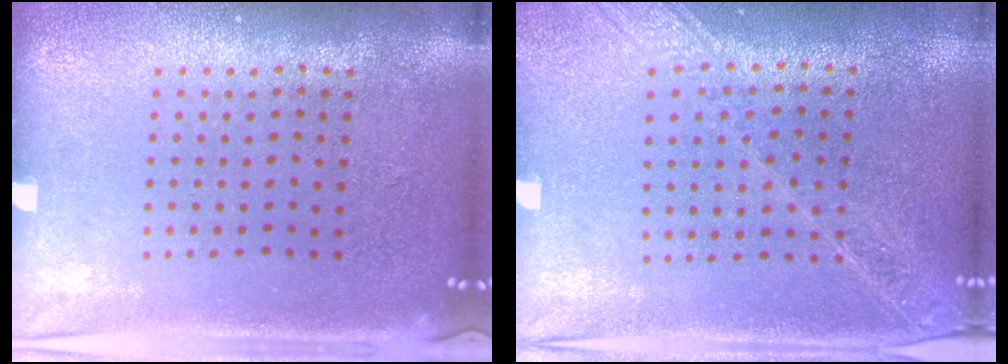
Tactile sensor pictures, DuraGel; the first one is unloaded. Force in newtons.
{"total": 1.7, "press": 1.5, "slide": 0.8}